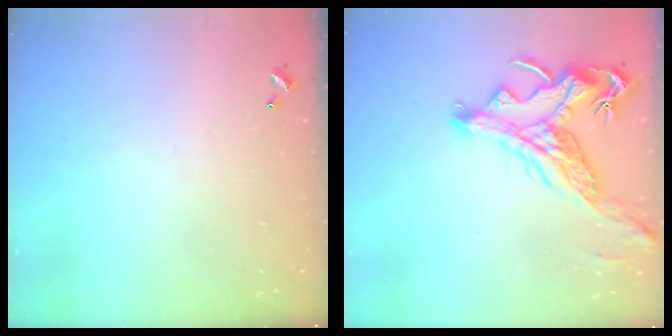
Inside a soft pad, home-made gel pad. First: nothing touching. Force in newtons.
{"total": 3.7, "press": 3.5, "slide": 1.3}